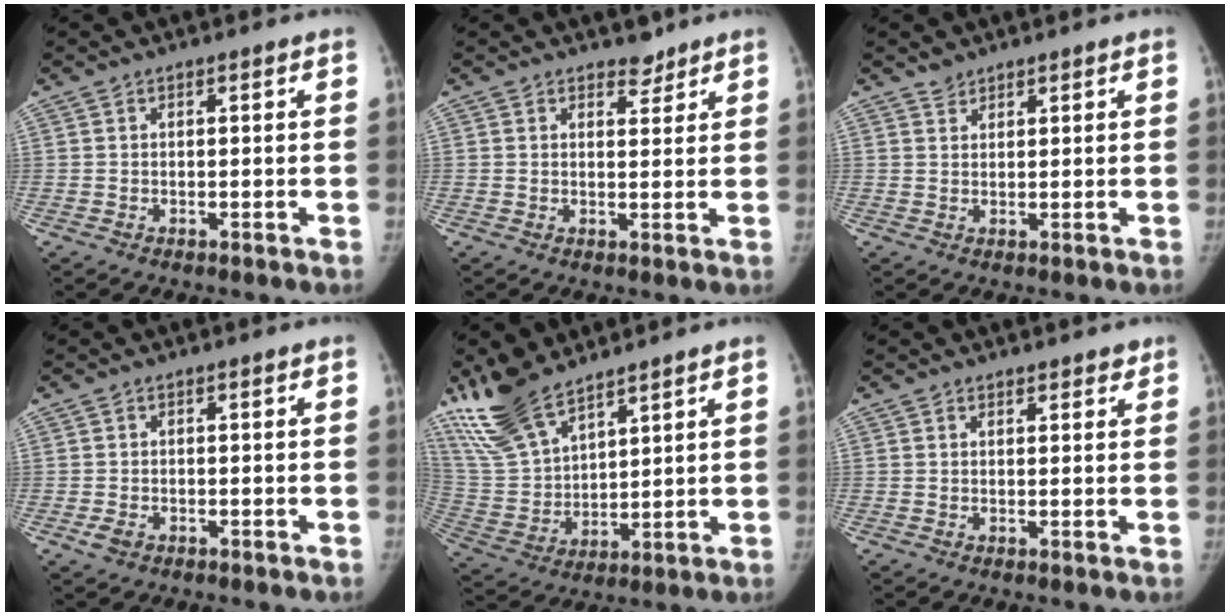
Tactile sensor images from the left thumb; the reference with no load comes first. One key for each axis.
{"total": 2.7, "fx": 2.3, "fy": 1.4, "fz": 0.5, "tx": 0.010, "ty": -0.016, "tz": 0.030}
{"total": 1.8, "fx": 1.6, "fy": 0.9, "fz": 0.1, "tx": 0.009, "ty": -0.008, "tz": 0.026}
{"total": 1.8, "fx": -0.7, "fy": 1.3, "fz": 1.0, "tx": -0.019, "ty": -0.001, "tz": -0.011}
{"total": 15.3, "fx": 12.1, "fy": 5.9, "fz": 7.3, "tx": -0.130, "ty": -0.048, "tz": 0.254}
{"total": 1.9, "fx": 1.6, "fy": 1.0, "fz": 0.4, "tx": 0.011, "ty": -0.008, "tz": 0.017}